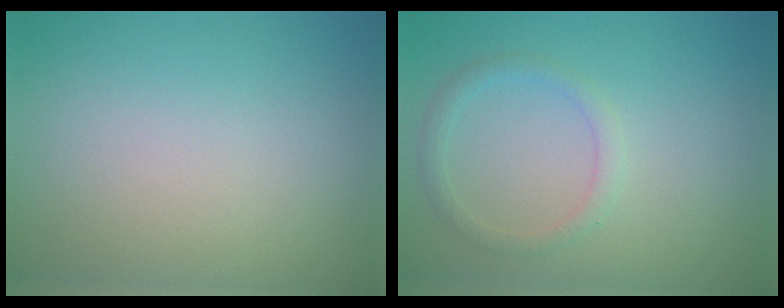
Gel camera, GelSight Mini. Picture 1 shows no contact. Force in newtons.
{"total": 1.5, "press": 1.5, "slide": 0.1}